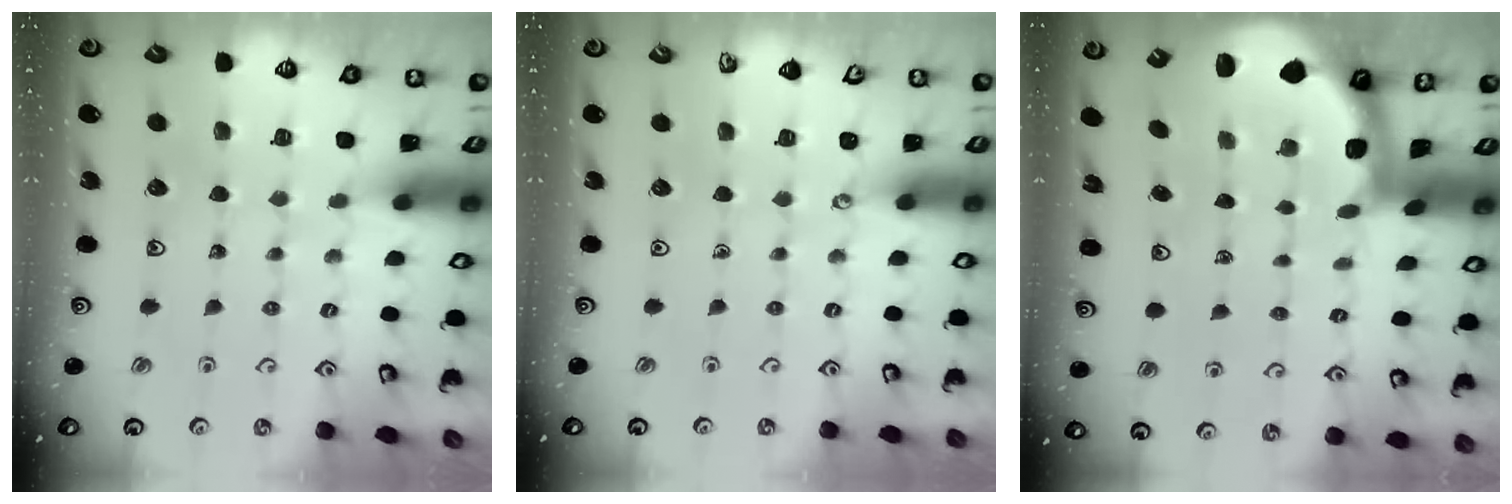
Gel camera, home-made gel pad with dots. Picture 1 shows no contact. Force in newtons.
{"total": 0.0}
{"total": 1.7, "press": 1.6, "slide": 0.4}